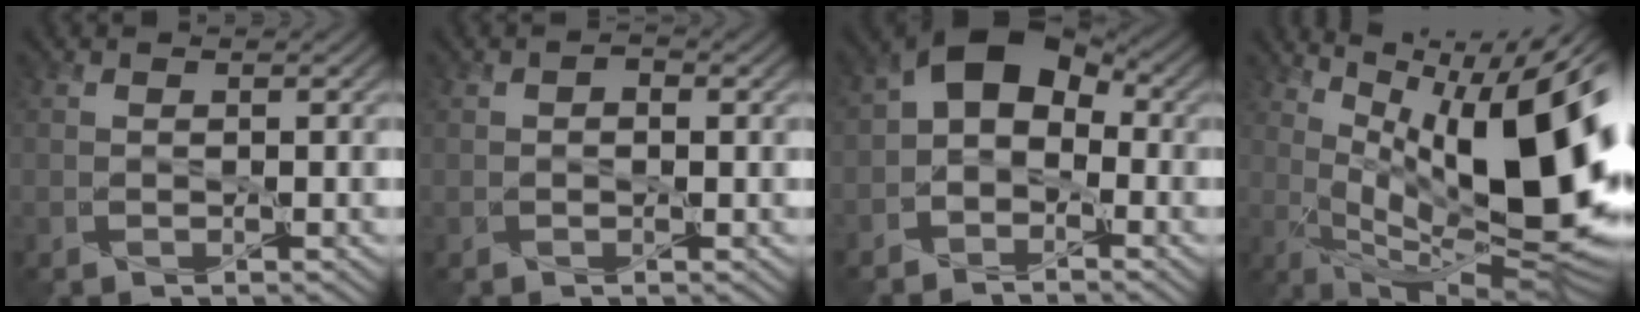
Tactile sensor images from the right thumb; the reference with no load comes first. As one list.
[{"total": 0.9, "force": [0.0, 0.7, 0.6], "torque": [-0.006, -0.003, 0.000]}, {"total": 7.4, "force": [-0.9, 5.1, 5.3], "torque": [-0.096, 0.016, -0.033]}, {"total": 18.8, "force": [4.4, 6.1, 17.3], "torque": [-0.252, 0.015, 0.087]}]